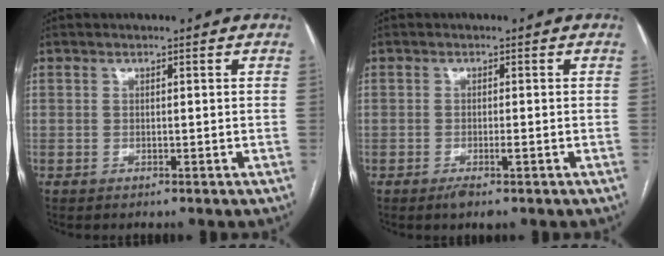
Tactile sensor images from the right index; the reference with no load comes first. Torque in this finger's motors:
{"motor_torque": [0.43, 0.03, 0.30, 0.06]}